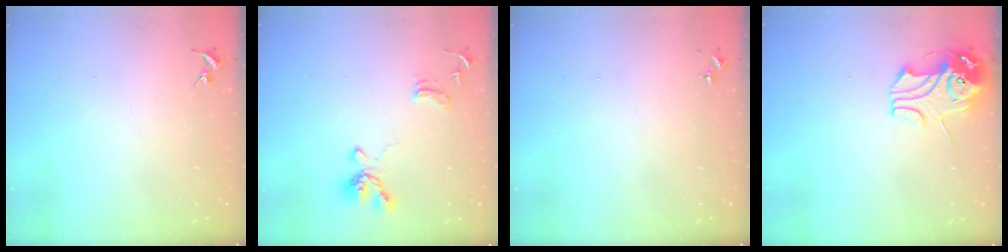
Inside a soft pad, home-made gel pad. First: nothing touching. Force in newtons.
{"total": 14.7, "press": 14.6, "slide": 1.5}
{"total": 0.0}
{"total": 10.6, "press": 10.4, "slide": 1.7}